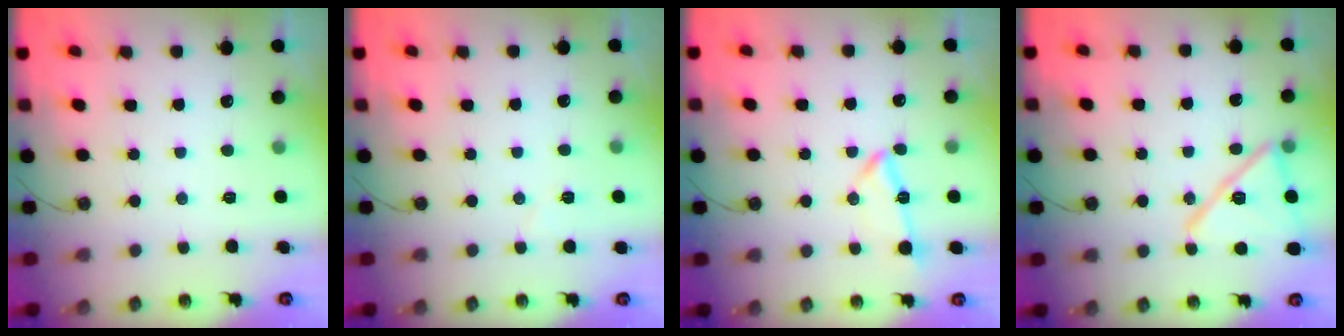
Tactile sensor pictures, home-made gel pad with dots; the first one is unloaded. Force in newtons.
{"total": 3.3, "press": 2.6, "slide": 2.1}
{"total": 9.4, "press": 9.3, "slide": 1.2}
{"total": 15.8, "press": 15.8, "slide": 0.5}